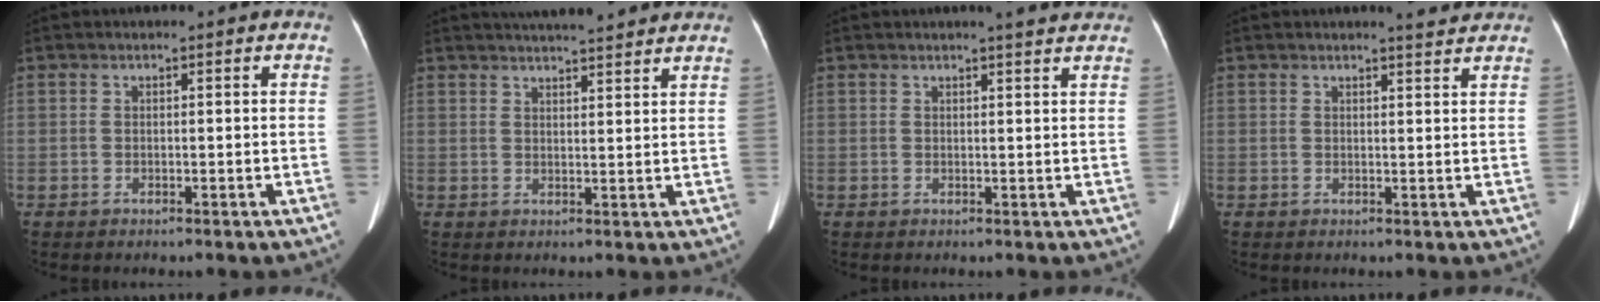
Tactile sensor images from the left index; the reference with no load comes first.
{"total": 10.9, "force": [9.8, 1.1, 4.6], "torque": [-0.066, 0.020, 0.124]}
{"total": 3.8, "force": [3.5, 0.2, 1.6], "torque": [-0.024, 0.004, 0.033]}
{"total": 2.8, "force": [2.7, 0.1, 0.8], "torque": [-0.016, -0.003, 0.029]}